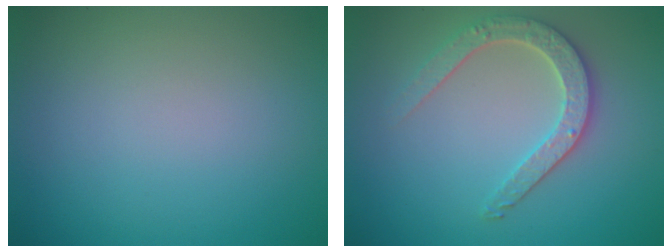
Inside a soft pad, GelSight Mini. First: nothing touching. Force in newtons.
{"total": 3.4, "press": 3.1, "slide": 1.4}